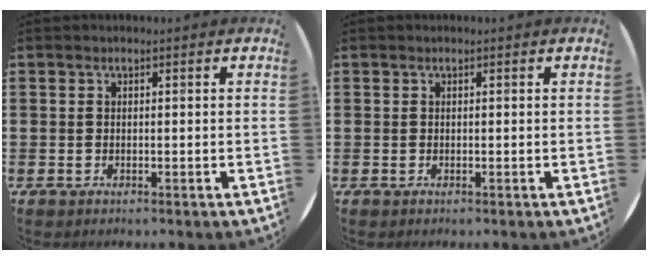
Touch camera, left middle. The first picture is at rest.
{"total": 0.0}